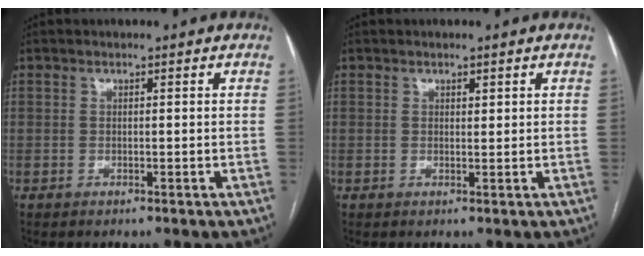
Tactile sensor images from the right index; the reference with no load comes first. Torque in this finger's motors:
{"motor_torque": [-0.01, 0.28, -0.06, 0.00]}